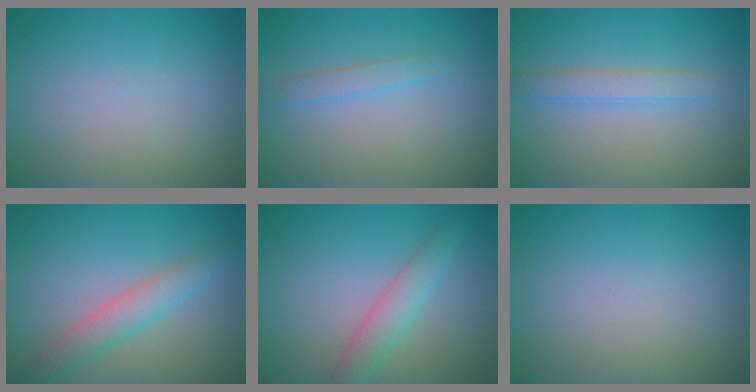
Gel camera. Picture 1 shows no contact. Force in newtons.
{"total": 1.3, "press": 1.3, "slide": 0.1}
{"total": 2.0, "press": 2.0, "slide": 0.1}
{"total": 3.1, "press": 3.1, "slide": 0.2}
{"total": 2.9, "press": 2.9, "slide": 0.1}
{"total": 0.0}